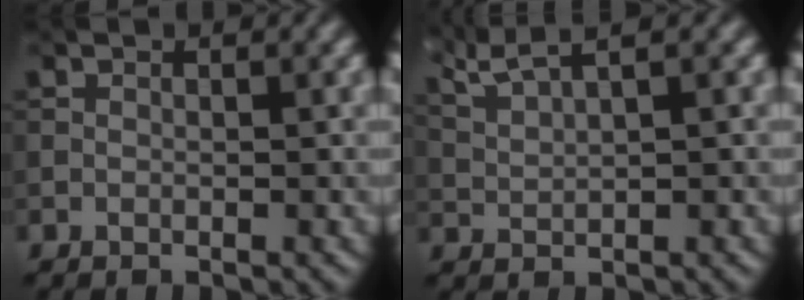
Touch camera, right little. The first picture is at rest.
{"total": 3.0, "force": [2.5, -0.2, 1.7], "torque": [-0.064, 0.006, 0.074]}